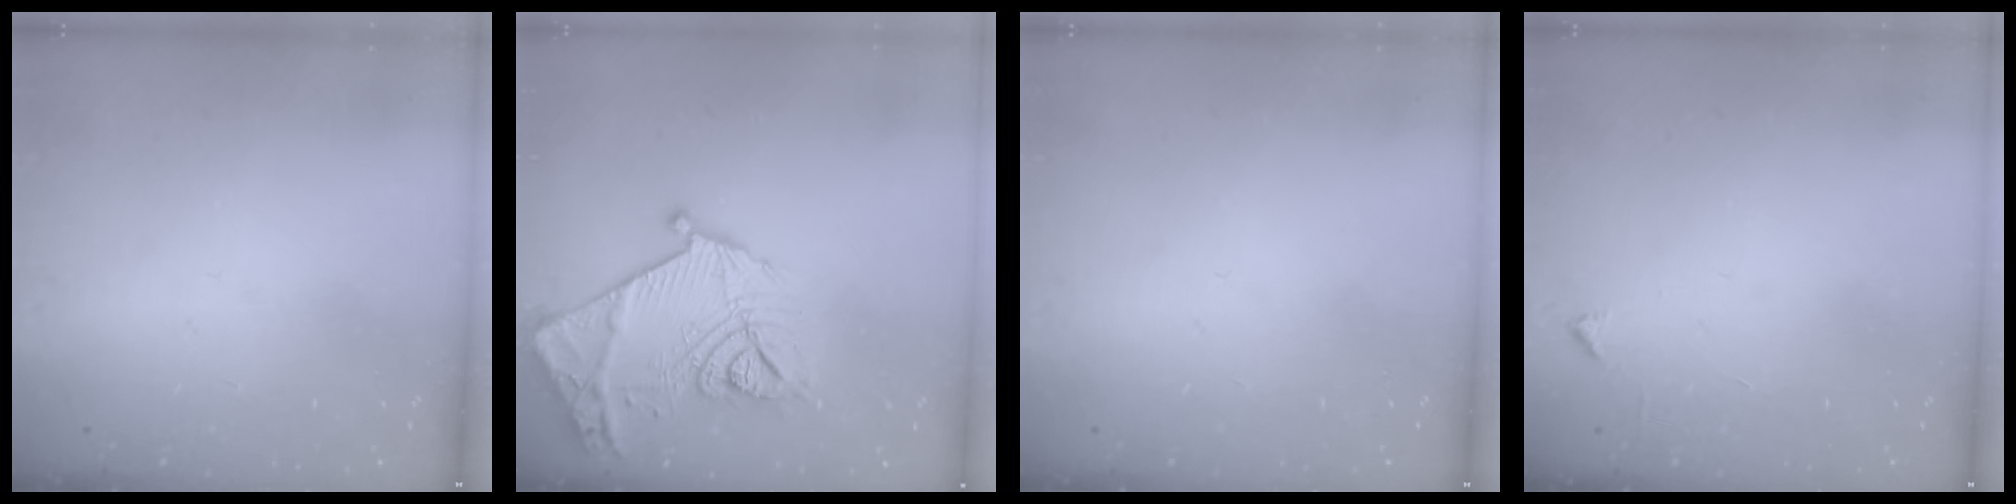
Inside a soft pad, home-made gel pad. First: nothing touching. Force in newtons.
{"total": 21.8, "press": 21.8, "slide": 1.1}
{"total": 0.0}
{"total": 2.1, "press": 2.1, "slide": 0.3}